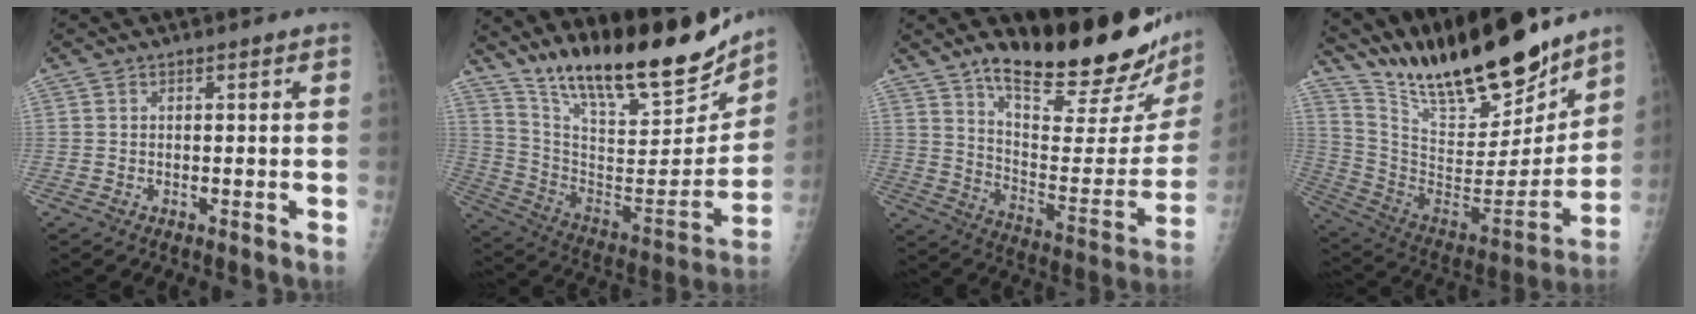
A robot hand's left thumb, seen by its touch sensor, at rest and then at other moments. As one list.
[{"total": 25.3, "force": [20.0, 6.7, 14.0], "torque": [-0.192, -0.096, 0.330]}, {"total": 25.9, "force": [20.0, 6.0, 15.3], "torque": [-0.187, -0.131, 0.294]}, {"total": 27.5, "force": [22.6, 6.9, 14.1], "torque": [-0.205, -0.109, 0.379]}]